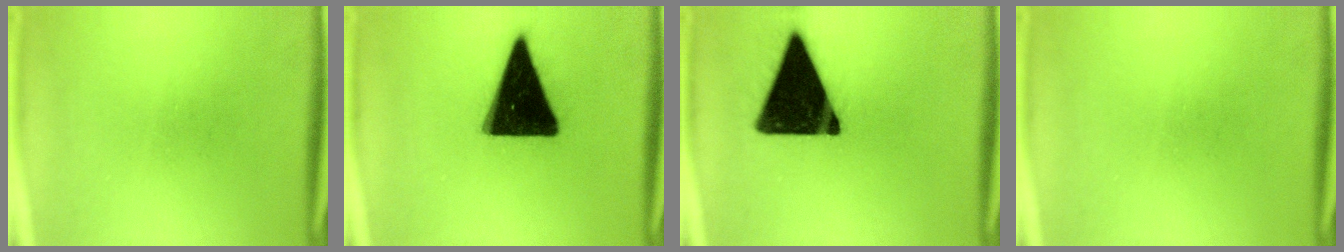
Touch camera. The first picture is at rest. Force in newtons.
{"total": 19.8}
{"total": 19.8}
{"total": 0.0}